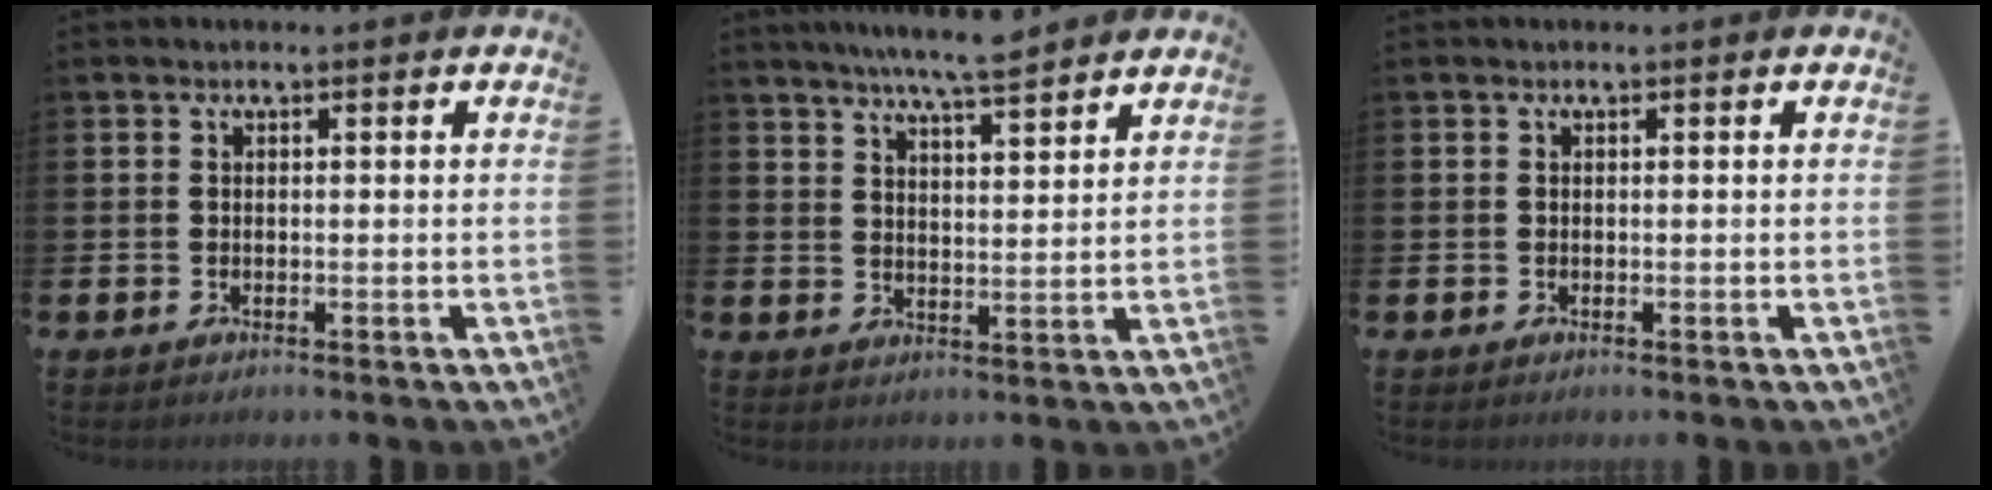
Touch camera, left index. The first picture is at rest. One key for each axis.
{"total": 6.4, "fx": 6.2, "fy": -0.2, "fz": 1.9, "tx": -0.044, "ty": -0.029, "tz": 0.108}
{"total": 0.0}